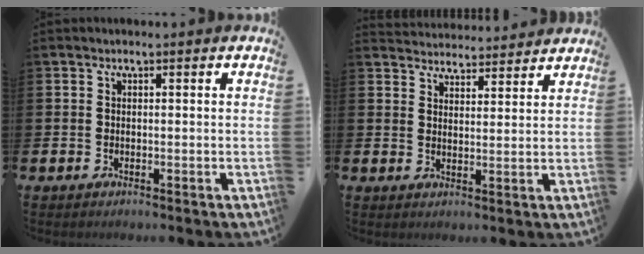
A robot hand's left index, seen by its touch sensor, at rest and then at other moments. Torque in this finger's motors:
{"motor_torque": [-1.12, -1.02, -1.05, -0.01]}